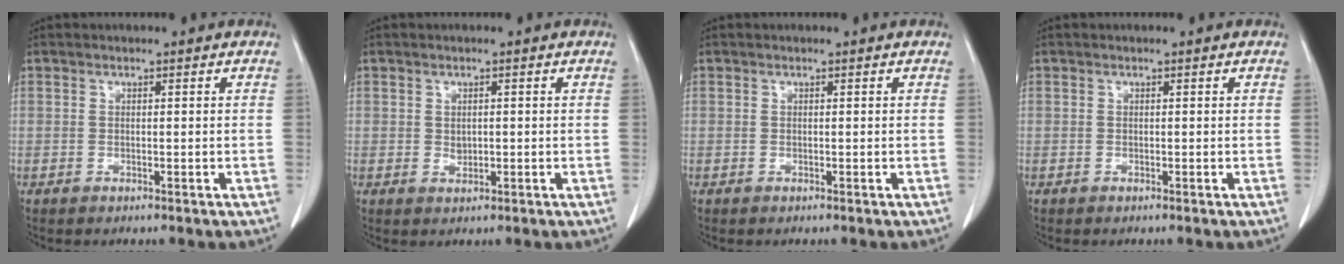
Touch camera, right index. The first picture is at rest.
{"total": 1.3, "force": [0.1, 1.0, 0.9], "torque": [-0.013, -0.001, 0.004]}
{"total": 0.0}
{"total": 0.0}